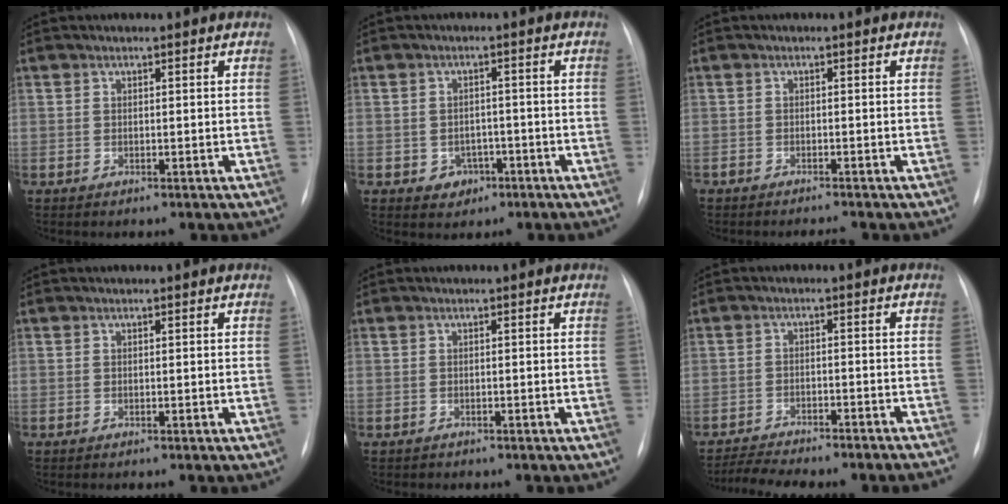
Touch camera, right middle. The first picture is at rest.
{"total": 3.4, "force": [-1.5, 2.8, 1.1], "torque": [-0.007, 0.011, -0.013]}
{"total": 1.3, "force": [-1.3, -0.1, 0.2], "torque": [-0.004, -0.007, -0.019]}
{"total": 0.0}
{"total": 0.6, "force": [-0.5, 0.3, 0.0], "torque": [-0.007, 0.001, -0.009]}
{"total": 9.3, "force": [-8.8, -0.5, 3.0], "torque": [-0.026, 0.007, -0.131]}